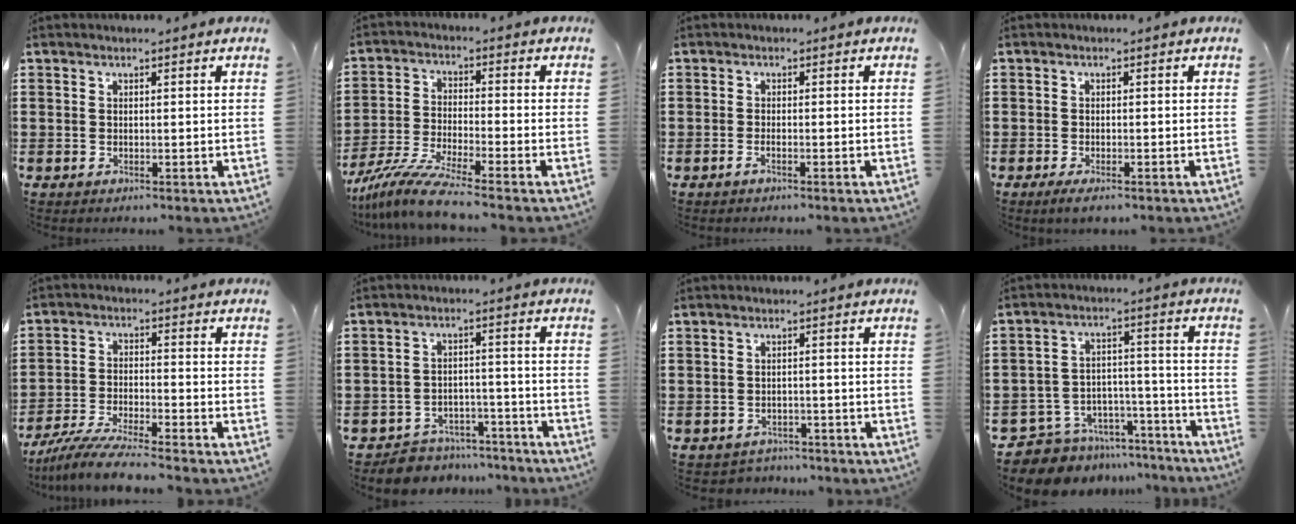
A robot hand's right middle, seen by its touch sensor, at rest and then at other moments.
{"total": 7.7, "force": [-6.5, 0.1, 4.1], "torque": [-0.101, -0.014, -0.132]}
{"total": 0.9, "force": [-0.6, 0.1, 0.7], "torque": [-0.013, -0.003, -0.010]}
{"total": 1.3, "force": [-1.0, 0.4, 0.7], "torque": [-0.015, -0.001, -0.019]}
{"total": 6.7, "force": [-6.2, -0.2, 2.5], "torque": [-0.056, -0.012, -0.120]}
{"total": 5.3, "force": [-5.2, 1.2, 0.0], "torque": [-0.001, 0.018, -0.107]}
{"total": 1.8, "force": [-1.7, 0.5, -0.2], "torque": [-0.005, 0.001, -0.040]}
{"total": 7.7, "force": [-7.2, 2.8, 0.4], "torque": [-0.009, 0.026, -0.139]}